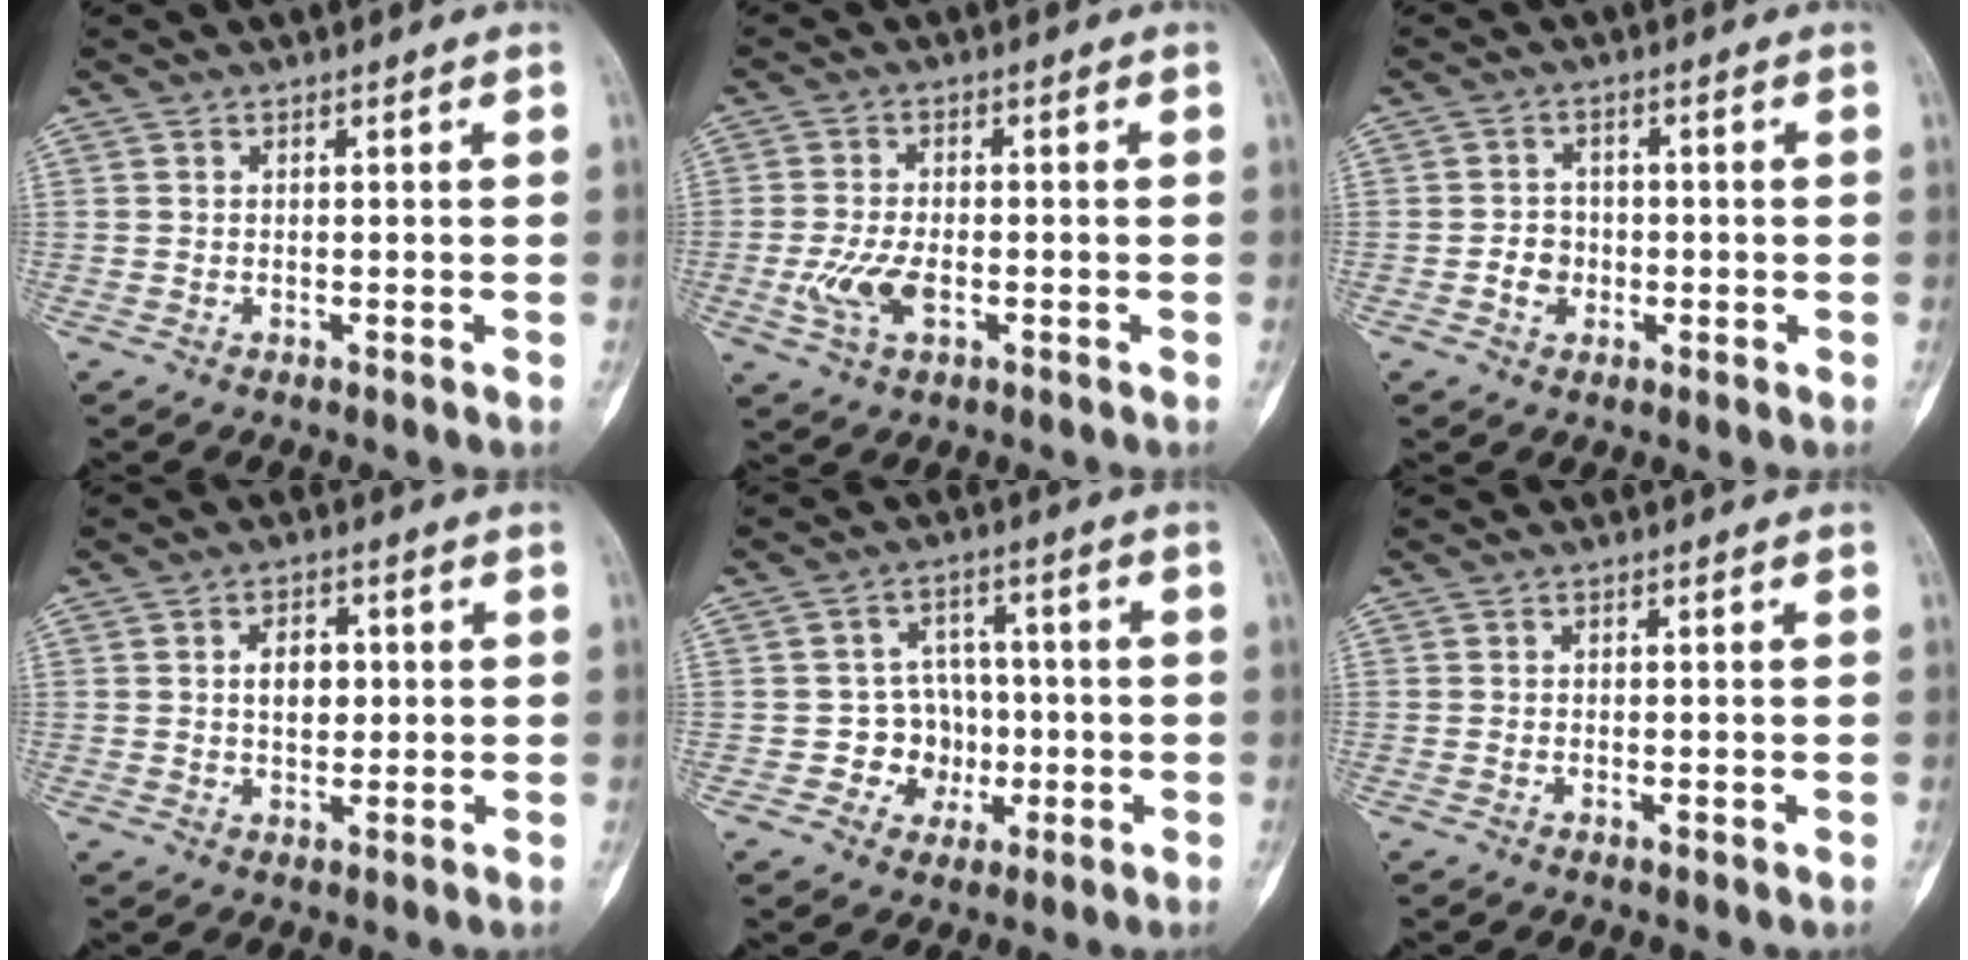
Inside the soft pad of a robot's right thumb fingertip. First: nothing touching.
{"total": 6.4, "force": [-1.8, 3.3, 5.2], "torque": [-0.113, 0.002, -0.033]}
{"total": 3.6, "force": [-0.9, 3.2, 1.4], "torque": [-0.001, 0.009, -0.019]}
{"total": 5.3, "force": [0.7, 3.4, 4.0], "torque": [-0.043, -0.002, 0.010]}
{"total": 7.2, "force": [-1.4, 6.7, 2.2], "torque": [0.022, 0.024, -0.022]}
{"total": 0.8, "force": [-0.2, 0.3, 0.7], "torque": [-0.007, -0.002, -0.004]}